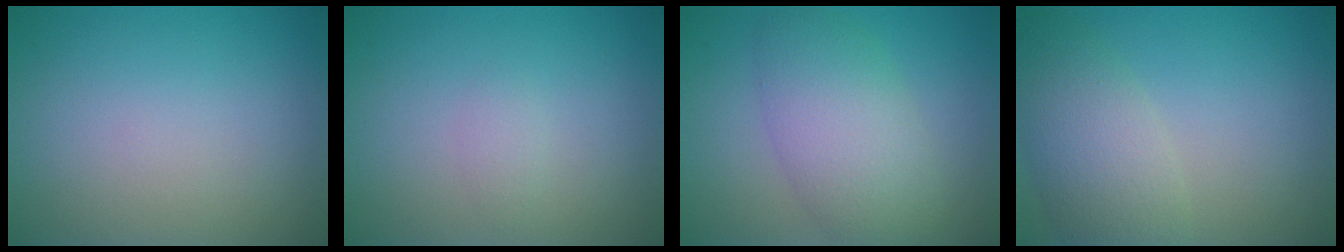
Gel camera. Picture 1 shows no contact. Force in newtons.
{"total": 0.8, "press": 0.8, "slide": 0.1}
{"total": 6.0, "press": 6.0, "slide": 0.2}
{"total": 5.1, "press": 5.1, "slide": 0.3}